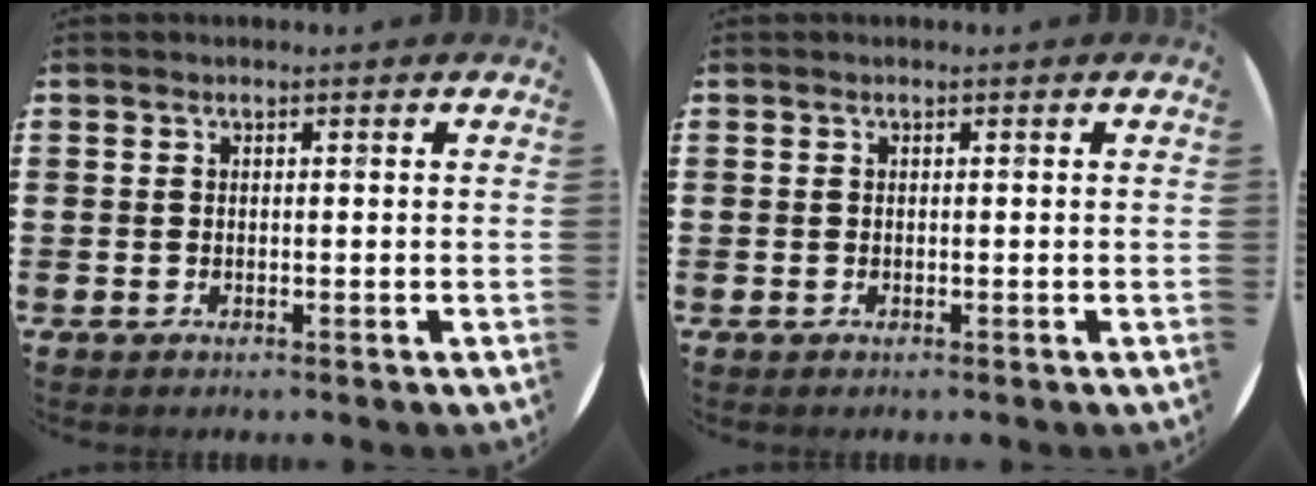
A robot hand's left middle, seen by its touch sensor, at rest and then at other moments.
{"total": 0.0}